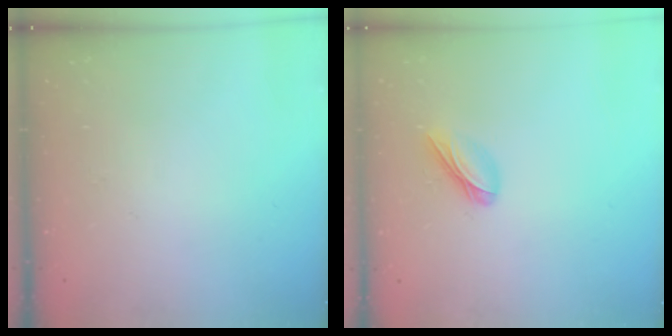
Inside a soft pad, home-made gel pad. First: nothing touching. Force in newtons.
{"total": 6.1, "press": 6.0, "slide": 0.7}